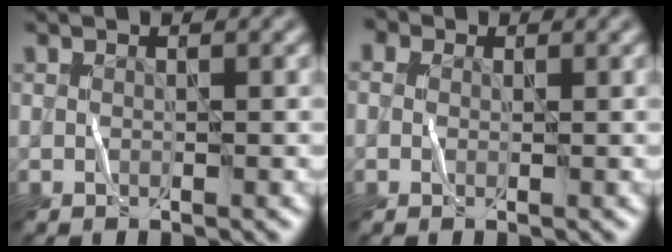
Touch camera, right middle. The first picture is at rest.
{"total": 3.9, "force": [1.7, 2.9, 2.0], "torque": [-0.010, 0.033, -0.025]}